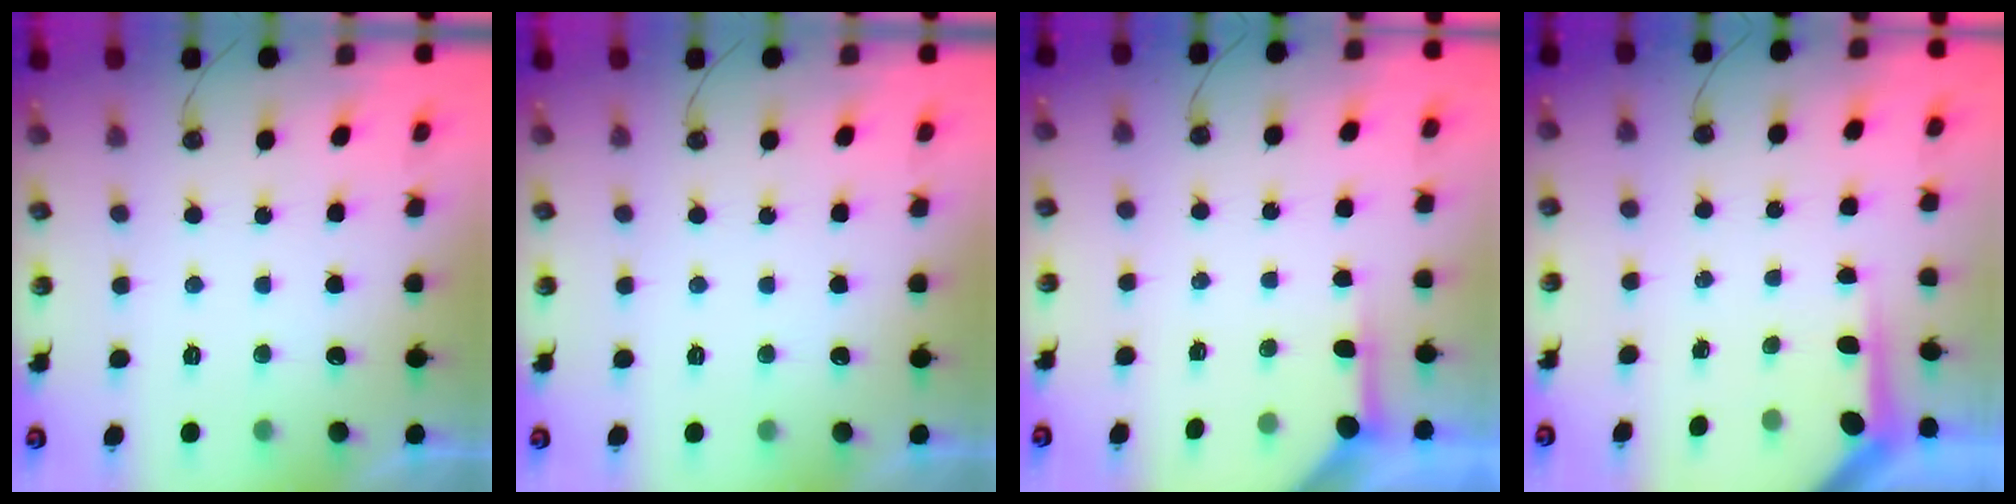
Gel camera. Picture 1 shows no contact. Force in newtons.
{"total": 0.0}
{"total": 3.9, "press": 3.9, "slide": 0.4}
{"total": 3.9, "press": 3.8, "slide": 0.4}